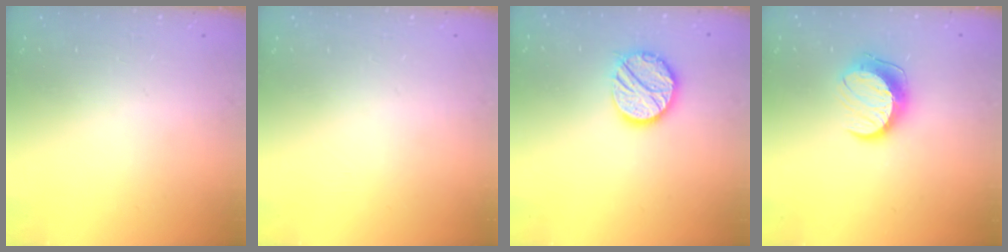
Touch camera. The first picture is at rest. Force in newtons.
{"total": 0.0}
{"total": 12.8, "press": 12.8, "slide": 0.8}
{"total": 10.5, "press": 10.5, "slide": 0.4}